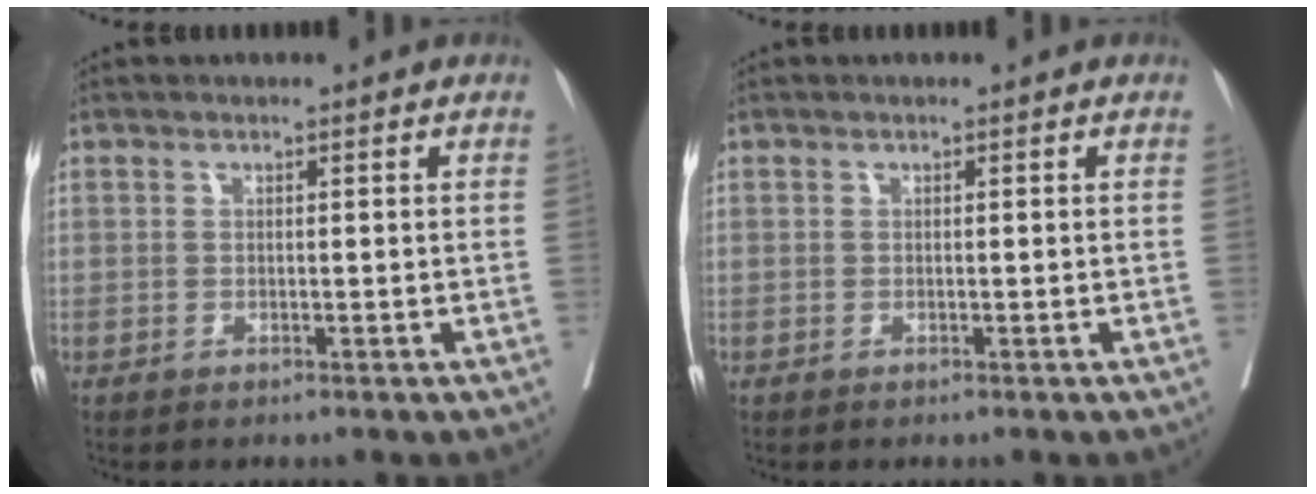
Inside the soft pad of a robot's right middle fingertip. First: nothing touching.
{"total": 0.0}